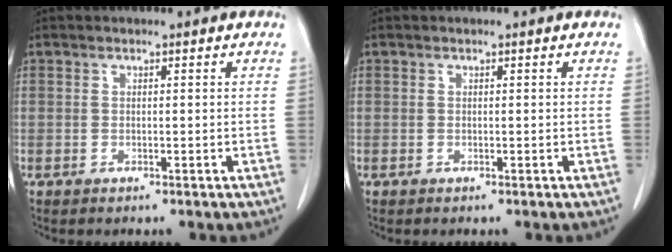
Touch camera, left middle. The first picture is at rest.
{"total": 0.0}